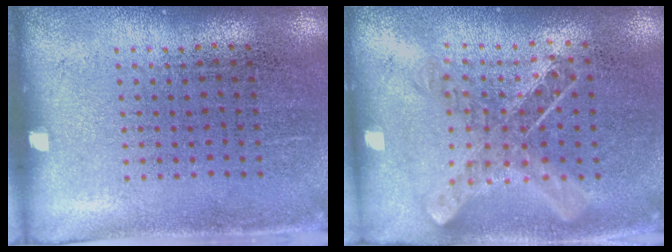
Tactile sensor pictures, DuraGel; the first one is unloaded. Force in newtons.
{"total": 0.8, "press": 0.8, "slide": 0.0}